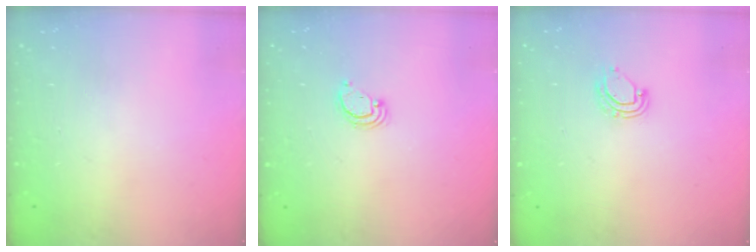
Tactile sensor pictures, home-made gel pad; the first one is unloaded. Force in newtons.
{"total": 2.6, "press": 2.6, "slide": 0.2}
{"total": 6.5, "press": 6.5, "slide": 1.1}